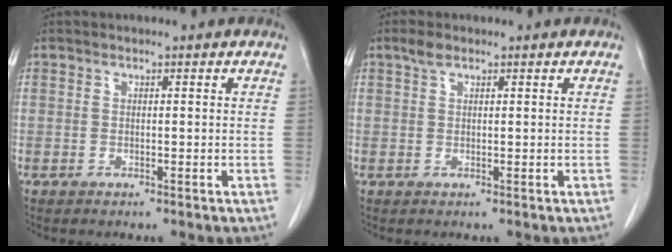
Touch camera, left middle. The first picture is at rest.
{"total": 1.6, "force": [1.1, 0.6, 0.9], "torque": [-0.023, 0.009, 0.021]}